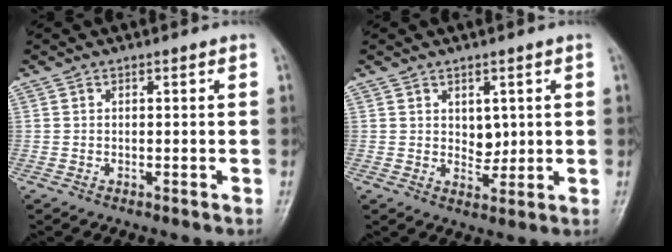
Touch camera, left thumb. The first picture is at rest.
{"total": 3.7, "force": [1.1, 2.6, 2.4], "torque": [-0.016, -0.012, 0.022]}